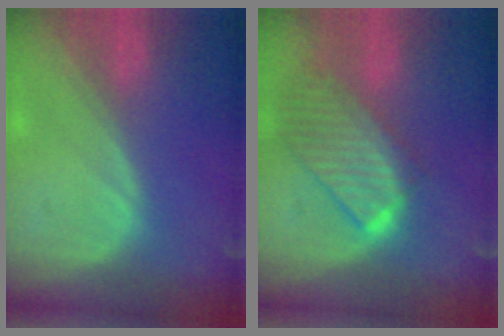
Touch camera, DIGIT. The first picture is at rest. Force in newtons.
{"total": 9.7, "press": 8.4, "slide": 4.9}